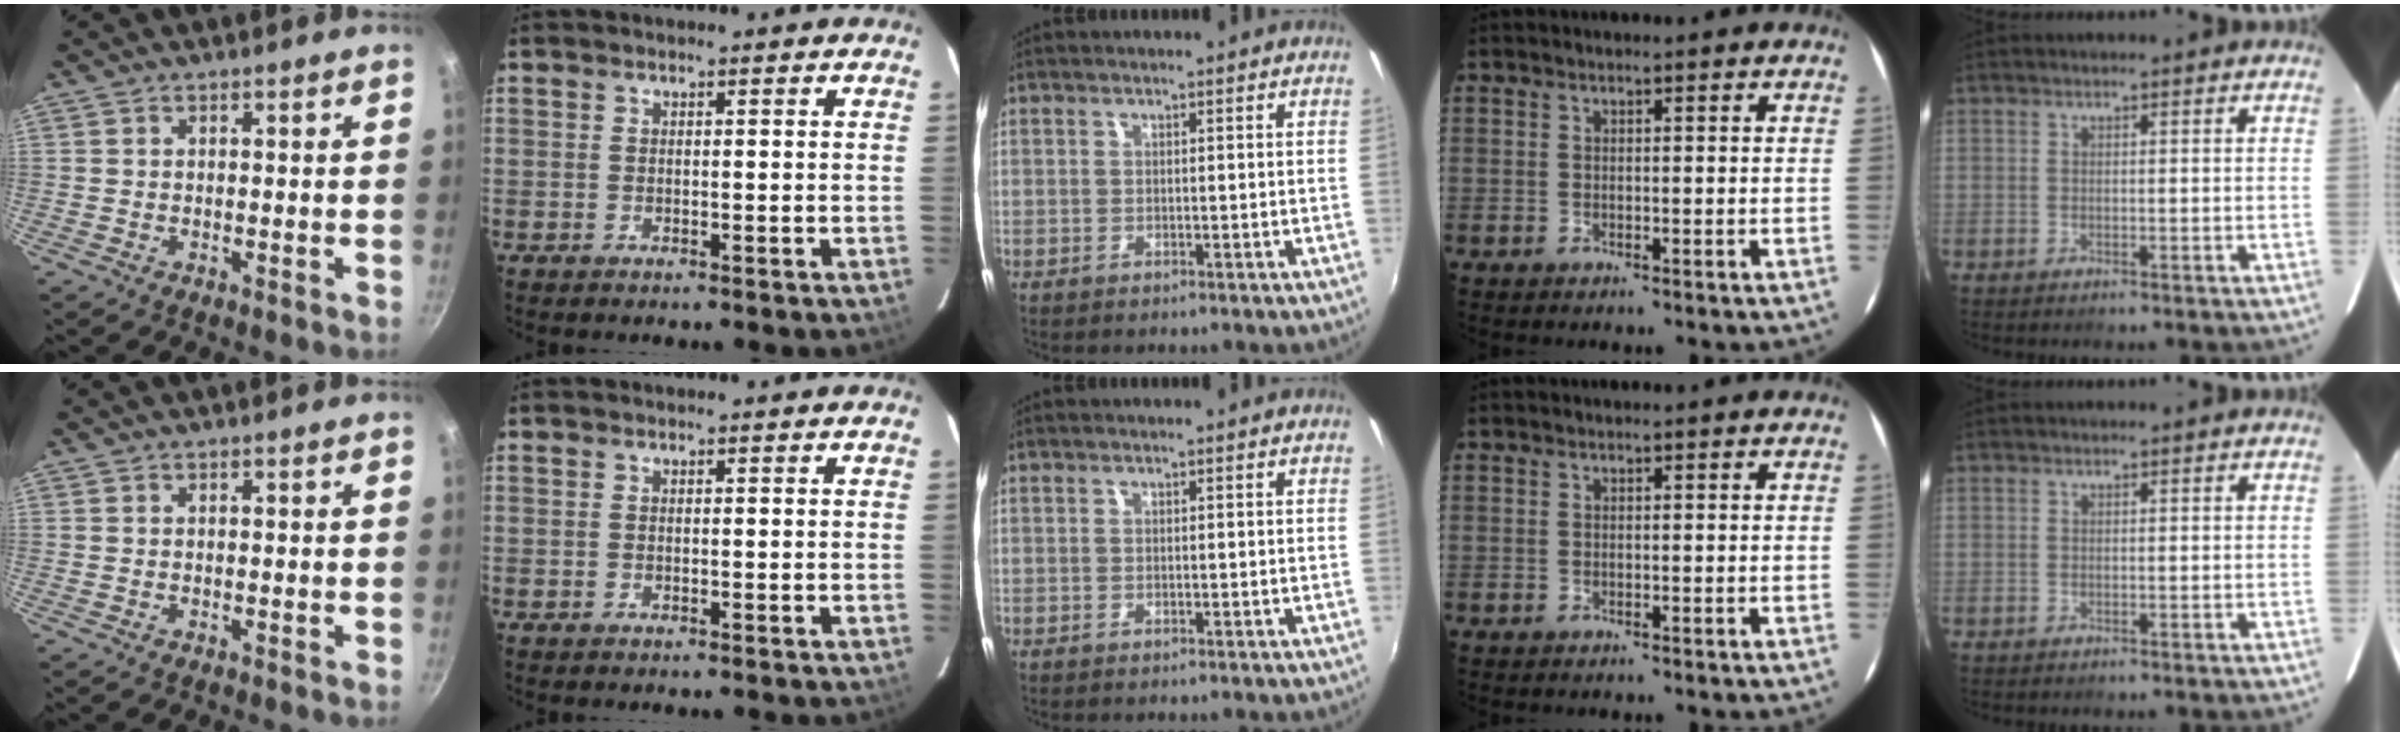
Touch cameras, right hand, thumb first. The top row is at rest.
{}